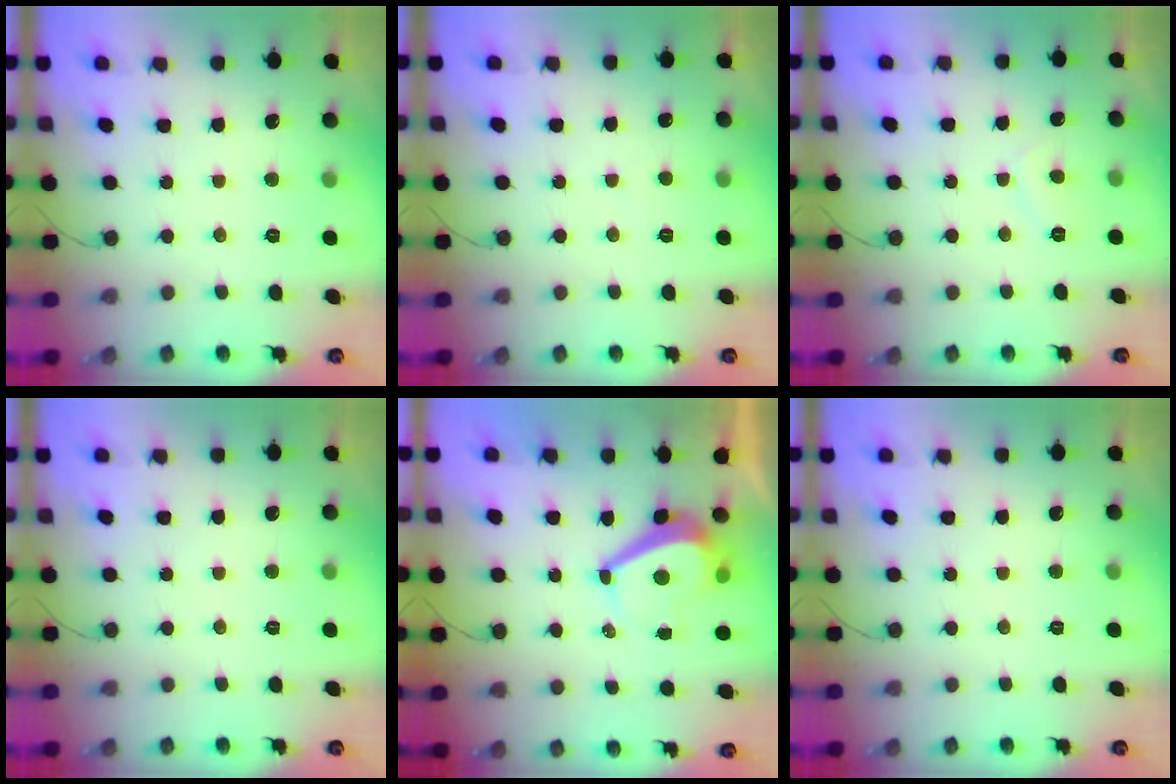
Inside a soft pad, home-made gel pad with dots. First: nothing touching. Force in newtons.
{"total": 2.8, "press": 2.8, "slide": 0.3}
{"total": 1.8, "press": 1.7, "slide": 0.7}
{"total": 0.0}
{"total": 4.6, "press": 4.6, "slide": 0.5}
{"total": 0.0}